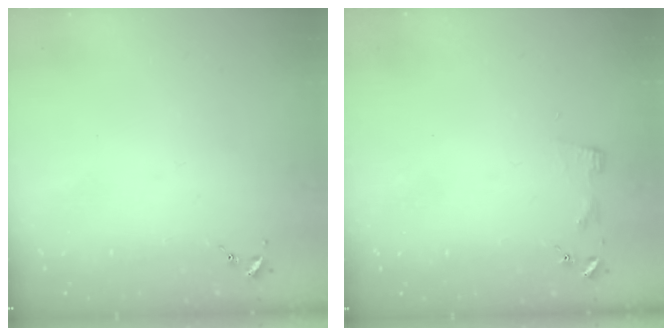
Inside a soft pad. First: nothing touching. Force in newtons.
{"total": 2.9, "press": 2.9, "slide": 0.3}